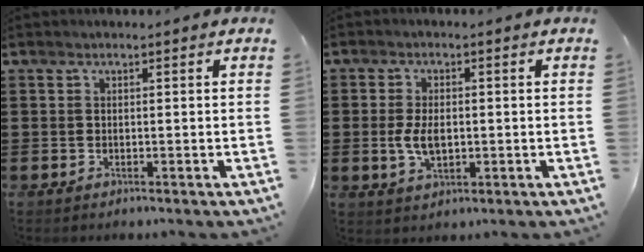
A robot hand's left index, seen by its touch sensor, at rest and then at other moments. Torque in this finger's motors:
{"motor_torque": [0.73, 0.65, 0.47, 0.13]}